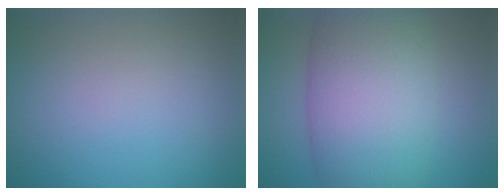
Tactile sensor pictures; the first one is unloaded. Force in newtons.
{"total": 11.5, "press": 11.4, "slide": 0.5}